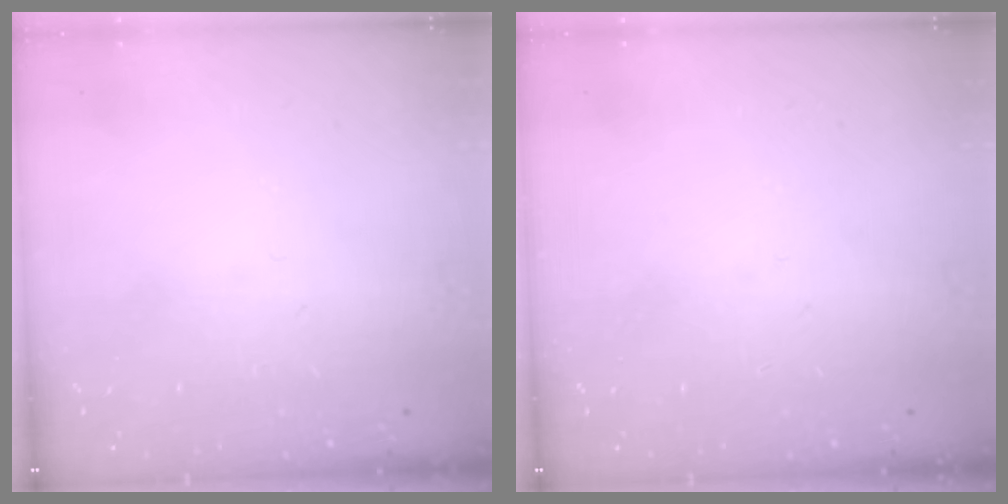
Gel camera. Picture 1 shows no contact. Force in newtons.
{"total": 0.0}